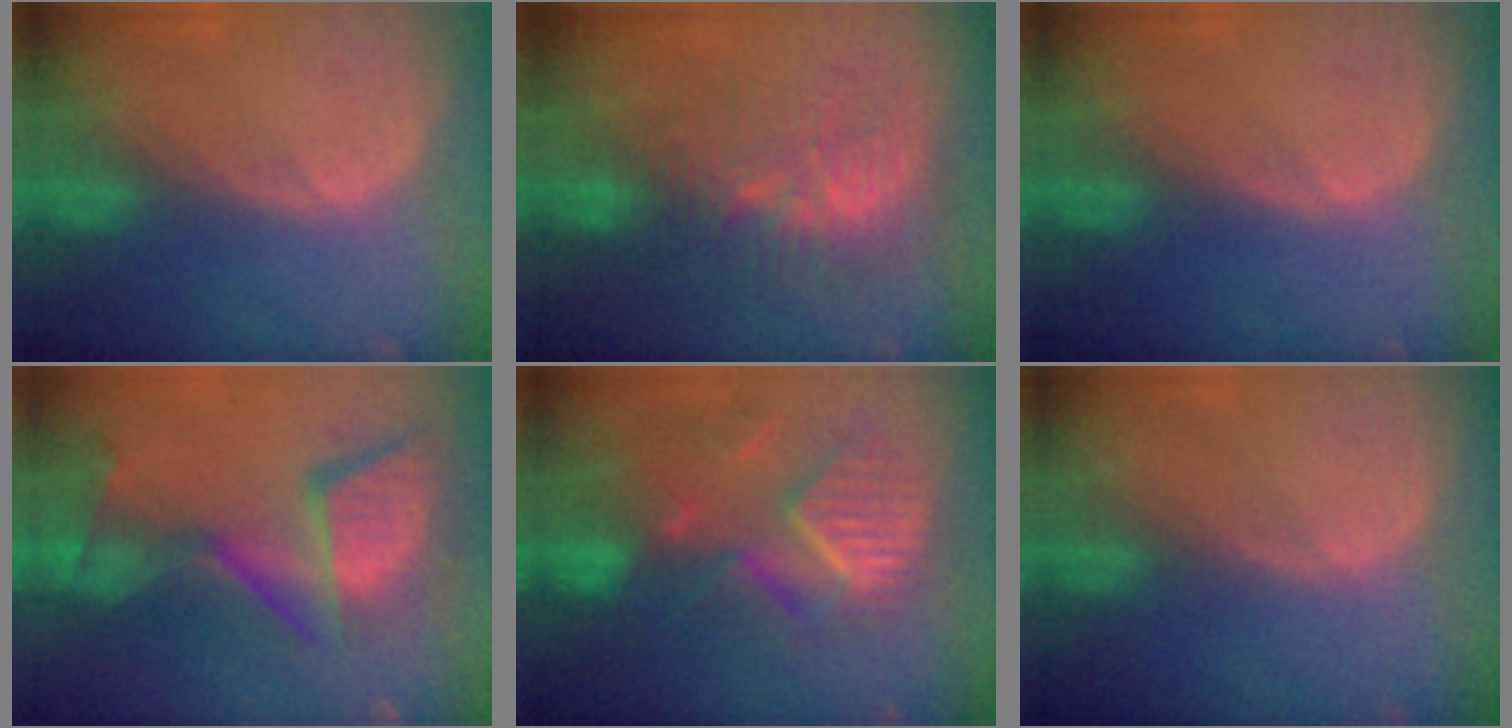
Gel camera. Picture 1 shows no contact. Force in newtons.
{"total": 10.1, "press": 9.0, "slide": 4.5}
{"total": 0.0}
{"total": 13.8, "press": 11.3, "slide": 8.0}
{"total": 10.6, "press": 9.7, "slide": 4.3}
{"total": 0.0}